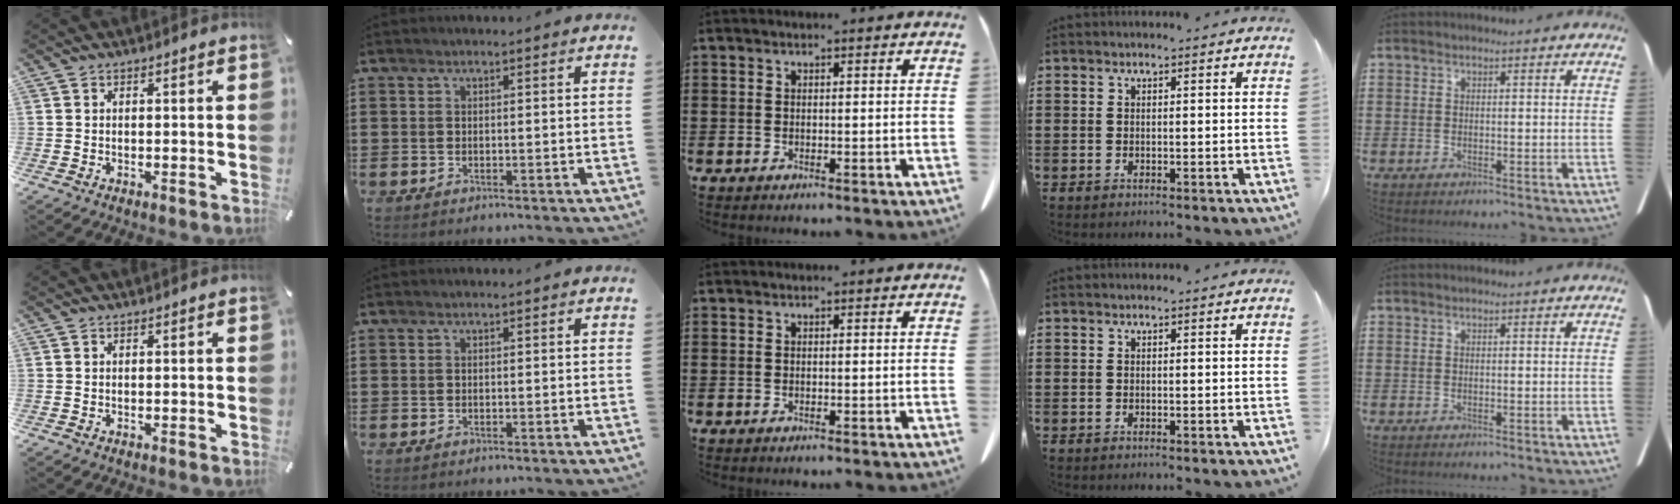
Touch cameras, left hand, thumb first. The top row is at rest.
{}